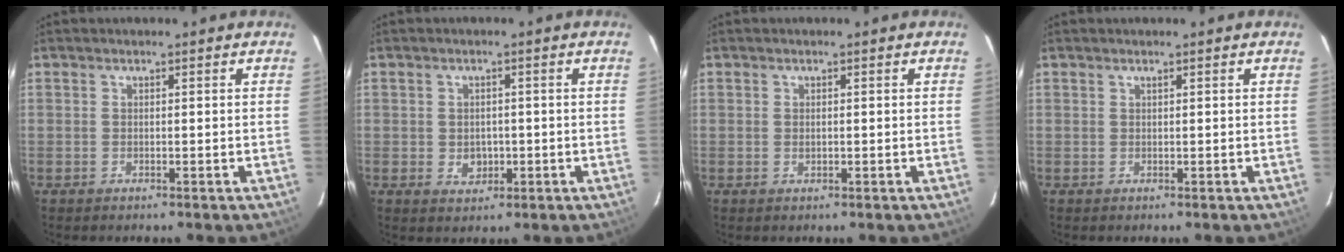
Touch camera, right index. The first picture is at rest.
{"total": 3.4, "force": [-0.7, 2.9, 1.6], "torque": [-0.028, 0.001, -0.004]}
{"total": 0.7, "force": [0.0, 0.5, 0.6], "torque": [-0.011, -0.001, 0.002]}
{"total": 0.0}